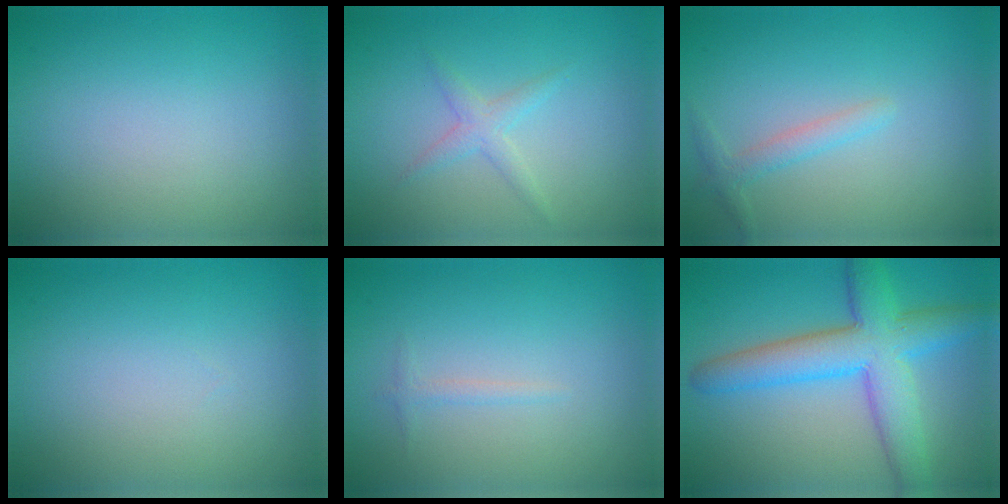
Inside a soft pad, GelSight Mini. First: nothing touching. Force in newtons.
{"total": 1.6, "press": 1.6, "slide": 0.1}
{"total": 1.6, "press": 1.6, "slide": 0.1}
{"total": 0.0}
{"total": 0.7, "press": 0.7, "slide": 0.0}
{"total": 7.6, "press": 7.6, "slide": 0.3}